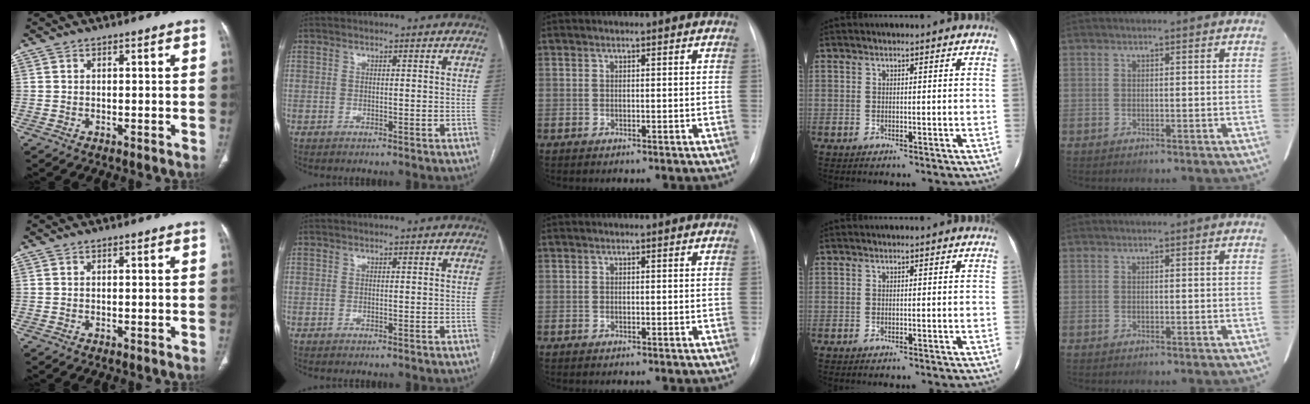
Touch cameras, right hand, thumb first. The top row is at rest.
{}